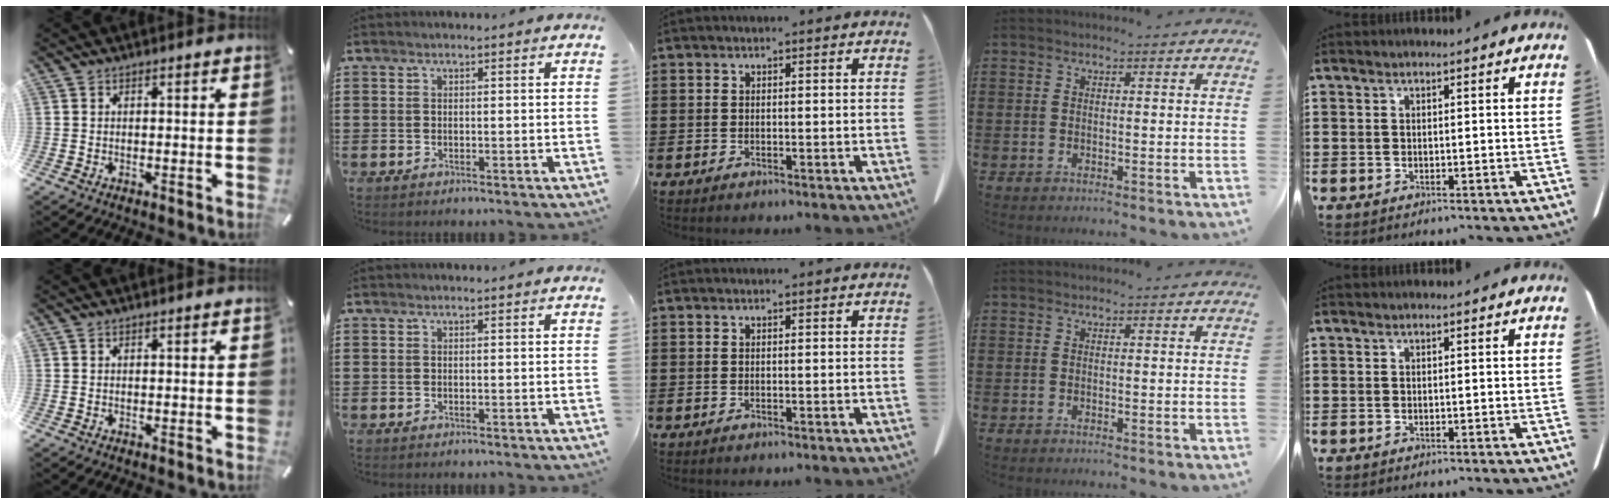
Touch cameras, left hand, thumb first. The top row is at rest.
{}